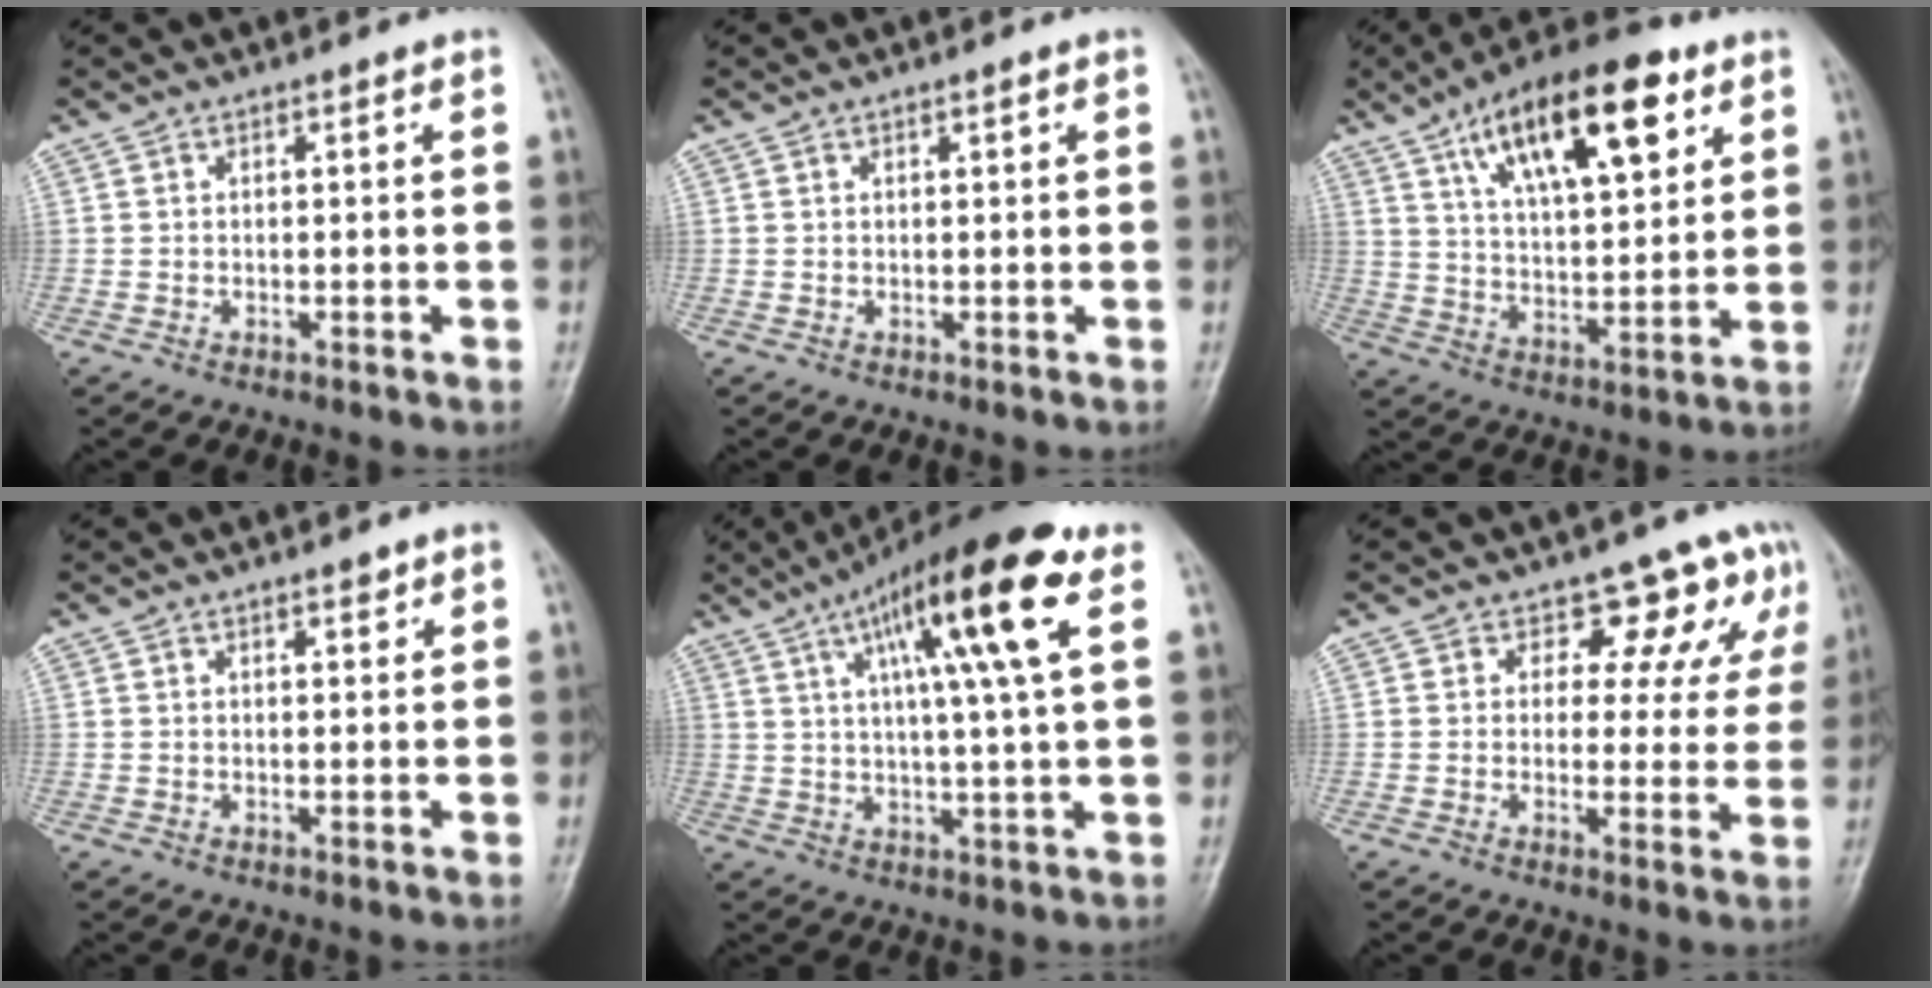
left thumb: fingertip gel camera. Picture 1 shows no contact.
{"total": 0.8, "force": [0.4, 0.2, 0.7], "torque": [-0.012, 0.000, 0.007]}
{"total": 19.8, "force": [9.5, 7.8, 15.5], "torque": [-0.220, -0.026, 0.158]}
{"total": 1.6, "force": [1.1, 0.7, 1.0], "torque": [-0.007, -0.004, 0.014]}
{"total": 17.4, "force": [7.0, 2.4, 15.8], "torque": [-0.252, 0.000, 0.107]}
{"total": 8.7, "force": [5.5, 5.7, 3.6], "torque": [0.003, -0.025, 0.052]}